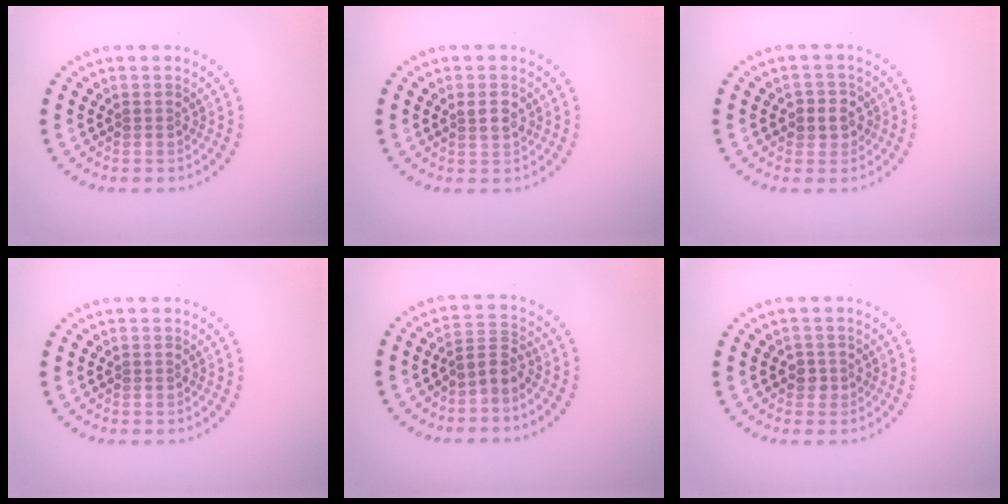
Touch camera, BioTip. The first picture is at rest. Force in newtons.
{"total": 1.4, "press": 1.4, "slide": 0.2}
{"total": 2.1, "press": 2.0, "slide": 0.8}
{"total": 0.0}
{"total": 2.2, "press": 1.5, "slide": 1.7}
{"total": 1.2, "press": 1.0, "slide": 0.8}